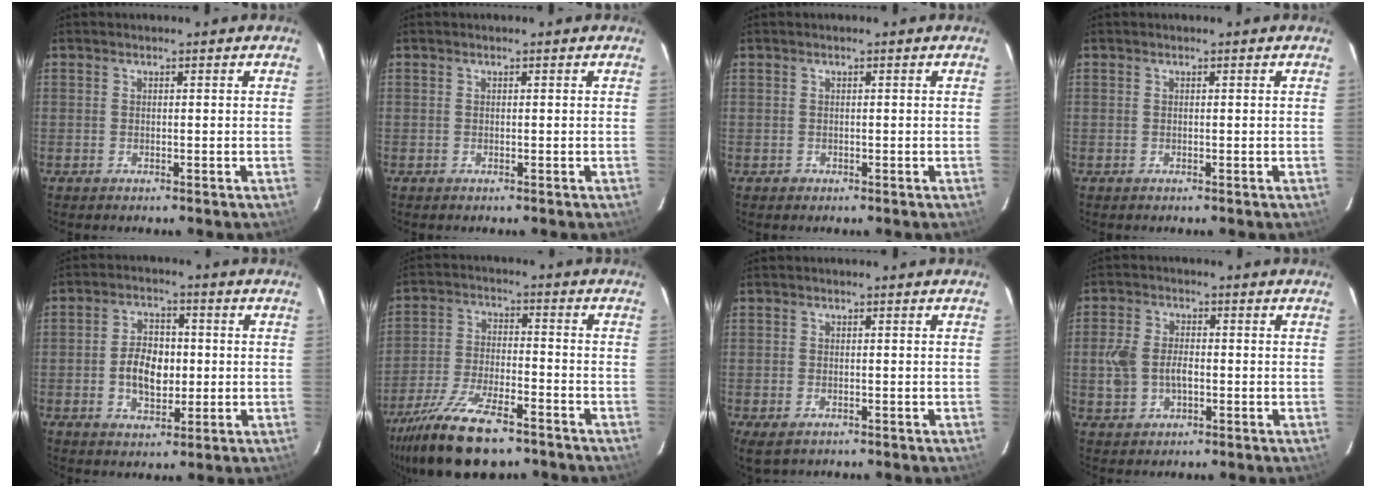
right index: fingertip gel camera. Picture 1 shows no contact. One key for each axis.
{"total": 0.0}
{"total": 1.0, "fx": -0.3, "fy": 0.9, "fz": -0.1, "tx": 0.005, "ty": 0.002, "tz": -0.001}
{"total": 0.0}
{"total": 7.9, "fx": -0.8, "fy": 5.2, "fz": 5.9, "tx": -0.110, "ty": 0.011, "tz": -0.008}
{"total": 16.8, "fx": -12.4, "fy": 5.6, "fz": 9.9, "tx": -0.210, "ty": -0.035, "tz": -0.219}
{"total": 3.4, "fx": -1.7, "fy": 2.2, "fz": 1.9, "tx": -0.036, "ty": -0.013, "tz": -0.027}
{"total": 6.8, "fx": -1.0, "fy": 4.7, "fz": 4.8, "tx": -0.106, "ty": 0.007, "tz": -0.015}